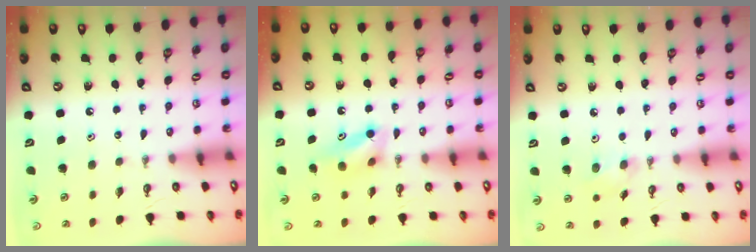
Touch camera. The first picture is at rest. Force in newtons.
{"total": 6.2, "press": 6.2, "slide": 0.8}
{"total": 6.6, "press": 6.0, "slide": 2.7}